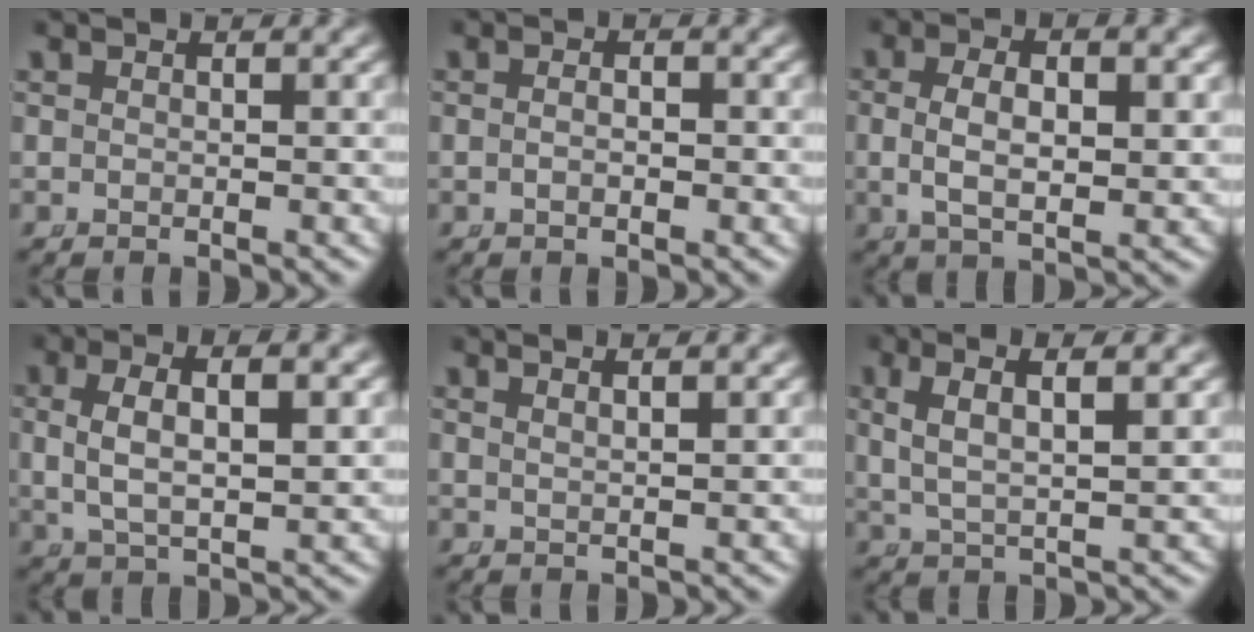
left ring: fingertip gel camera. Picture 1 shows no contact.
{"total": 1.1, "force": [-0.6, 0.2, 0.9], "torque": [-0.018, -0.005, -0.009]}
{"total": 4.9, "force": [0.3, 2.4, 4.3], "torque": [-0.082, -0.010, 0.016]}
{"total": 4.9, "force": [0.9, 2.4, 4.2], "torque": [-0.090, -0.003, 0.027]}
{"total": 2.2, "force": [1.8, -0.1, 1.2], "torque": [-0.017, 0.000, 0.034]}
{"total": 4.9, "force": [1.8, 2.1, 4.0], "torque": [-0.079, 0.006, 0.037]}